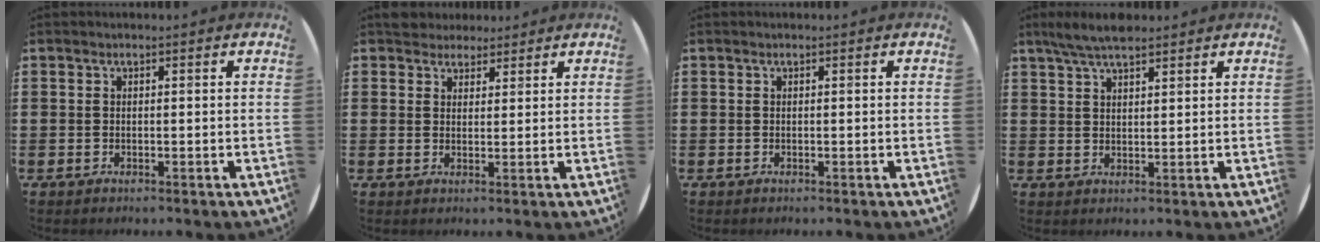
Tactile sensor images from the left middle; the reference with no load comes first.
{"total": 3.1, "force": [2.8, 1.1, -0.1], "torque": [0.002, -0.004, 0.054]}
{"total": 0.0}
{"total": 4.6, "force": [3.8, 1.0, 2.3], "torque": [-0.053, -0.003, 0.070]}